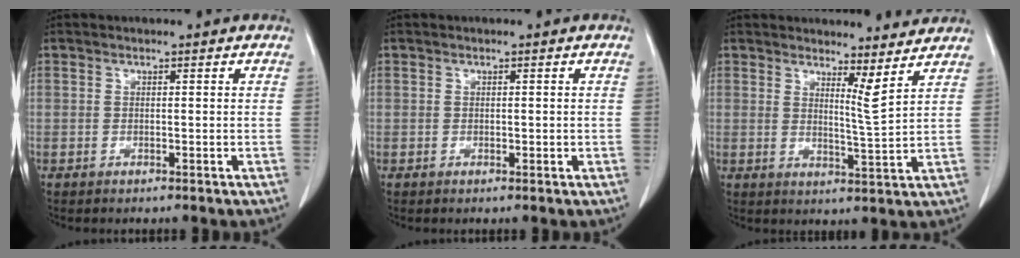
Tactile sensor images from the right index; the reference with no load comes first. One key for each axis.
{"total": 0.6, "fx": 0.0, "fy": 0.4, "fz": 0.4, "tx": -0.002, "ty": 0.001, "tz": 0.002}
{"total": 4.8, "fx": 4.4, "fy": -0.4, "fz": 2.0, "tx": -0.046, "ty": -0.031, "tz": 0.060}